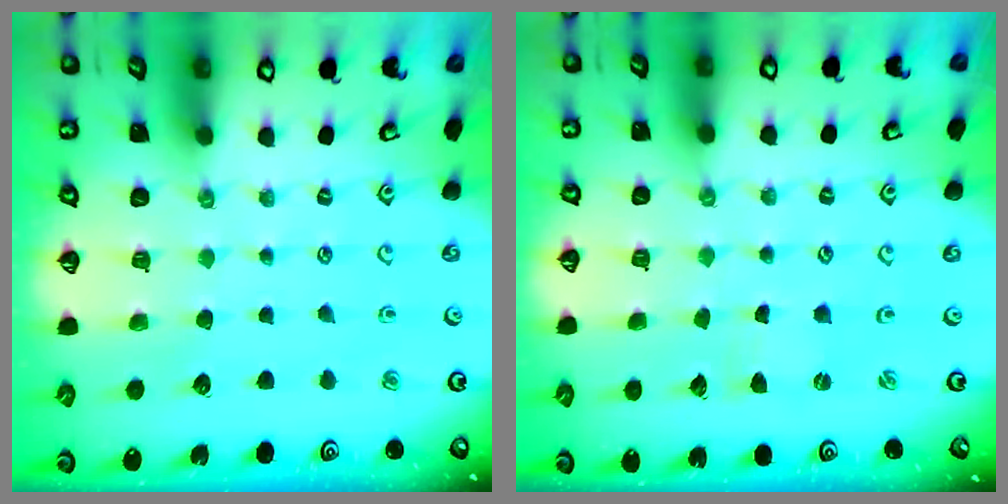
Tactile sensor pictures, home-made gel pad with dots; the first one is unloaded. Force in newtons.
{"total": 0.0}